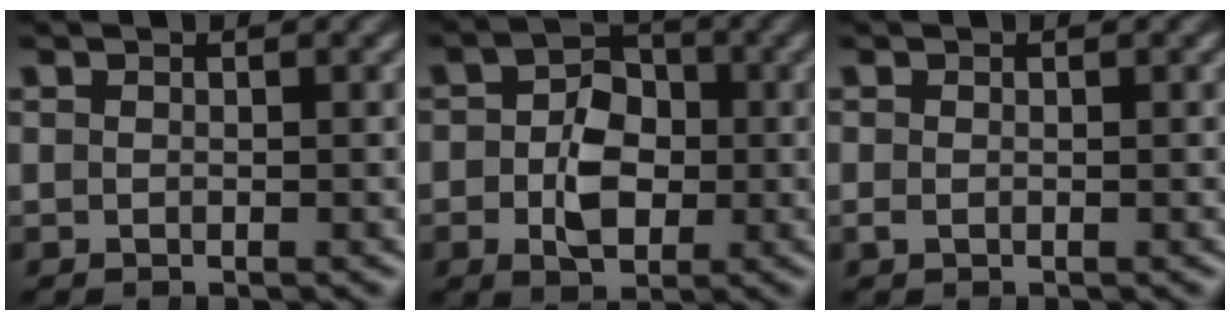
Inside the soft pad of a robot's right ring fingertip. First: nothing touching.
{"total": 4.6, "force": [-0.4, 3.3, 3.1], "torque": [-0.027, -0.002, -0.009]}
{"total": 0.5, "force": [0.0, -0.4, -0.3], "torque": [0.004, -0.001, 0.001]}